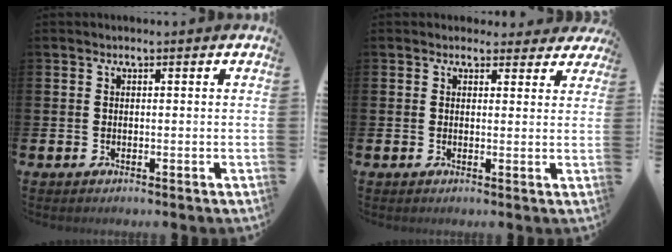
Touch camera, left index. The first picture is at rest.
{"total": 2.3, "force": [1.9, 1.3, 0.0], "torque": [0.012, -0.006, 0.029]}